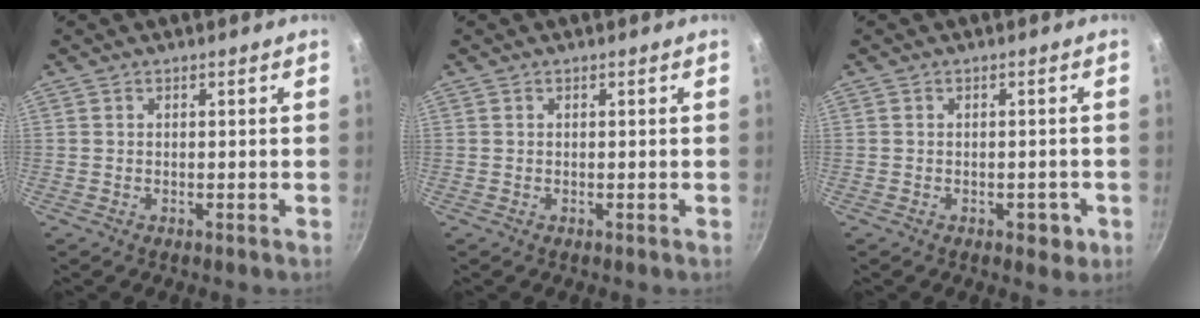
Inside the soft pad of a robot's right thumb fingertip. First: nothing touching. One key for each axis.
{"total": 0.0}
{"total": 3.2, "fx": -1.2, "fy": 2.1, "fz": 2.1, "tx": -0.003, "ty": 0.012, "tz": -0.007}